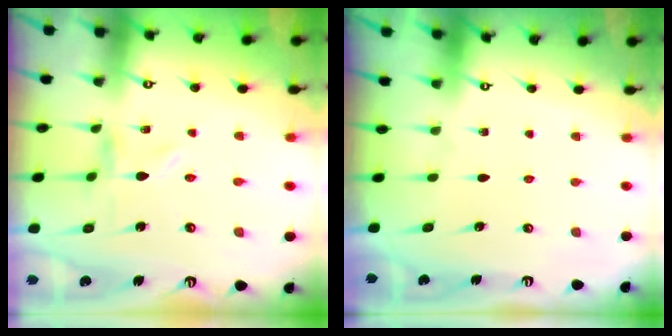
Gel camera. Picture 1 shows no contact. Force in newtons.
{"total": 0.0}